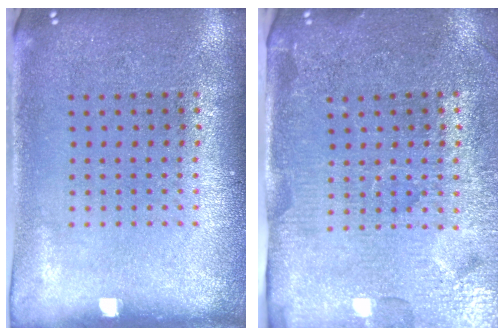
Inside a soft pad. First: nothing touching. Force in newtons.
{"total": 4.4, "press": 4.1, "slide": 1.7}